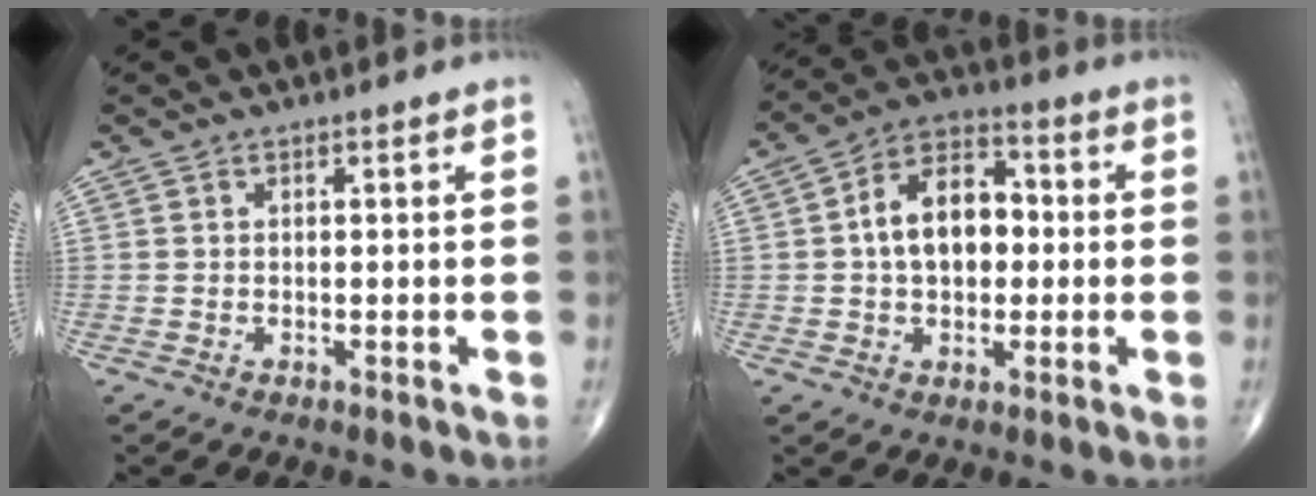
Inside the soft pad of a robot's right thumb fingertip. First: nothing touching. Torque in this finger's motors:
{"motor_torque": [-0.36, 0.83, 0.53, 0.33, 0.12]}